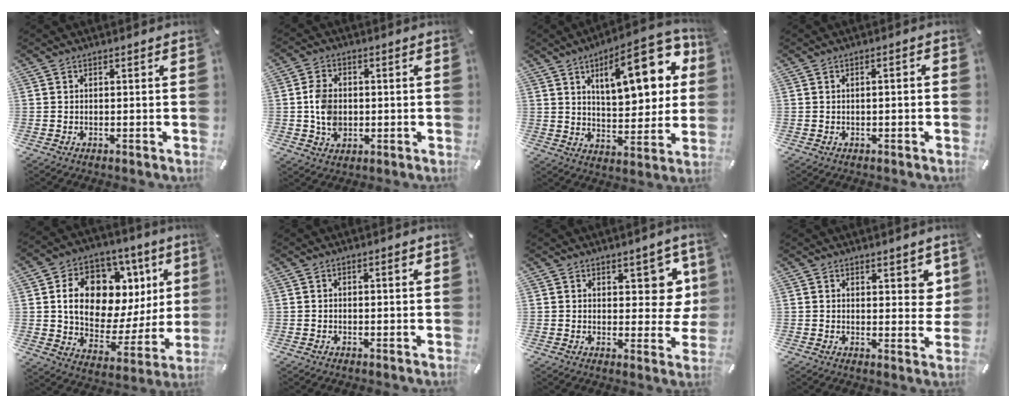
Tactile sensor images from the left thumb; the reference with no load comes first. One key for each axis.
{"total": 7.3, "fx": -0.4, "fy": 5.8, "fz": 4.5, "tx": -0.103, "ty": 0.003, "tz": -0.011}
{"total": 21.1, "fx": 8.8, "fy": 9.1, "fz": 17.0, "tx": -0.228, "ty": -0.032, "tz": 0.132}
{"total": 1.5, "fx": -0.6, "fy": 0.4, "fz": 1.4, "tx": -0.023, "ty": 0.002, "tz": -0.011}
{"total": 15.7, "fx": 6.8, "fy": 10.9, "fz": 9.0, "tx": -0.136, "ty": -0.050, "tz": 0.124}
{"total": 1.6, "fx": 0.3, "fy": 0.7, "fz": 1.4, "tx": -0.027, "ty": 0.006, "tz": 0.002}
{"total": 8.3, "fx": 4.0, "fy": 5.2, "fz": 5.1, "tx": -0.047, "ty": -0.025, "tz": 0.066}
{"total": 5.0, "fx": 2.9, "fy": 3.0, "fz": 2.9, "tx": -0.021, "ty": -0.016, "tz": 0.046}